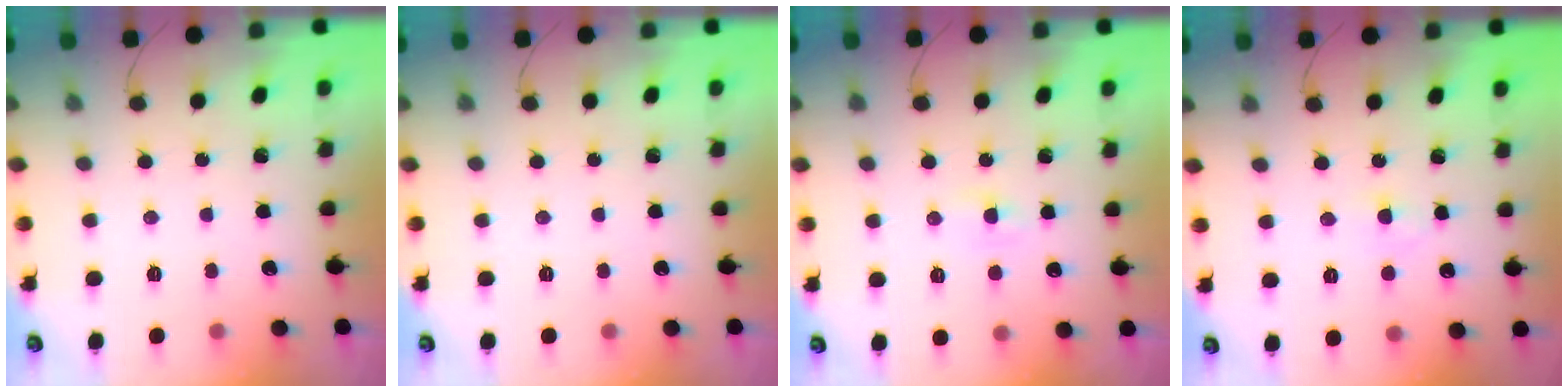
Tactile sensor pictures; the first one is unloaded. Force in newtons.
{"total": 0.0}
{"total": 0.0}
{"total": 2.1, "press": 1.9, "slide": 0.9}